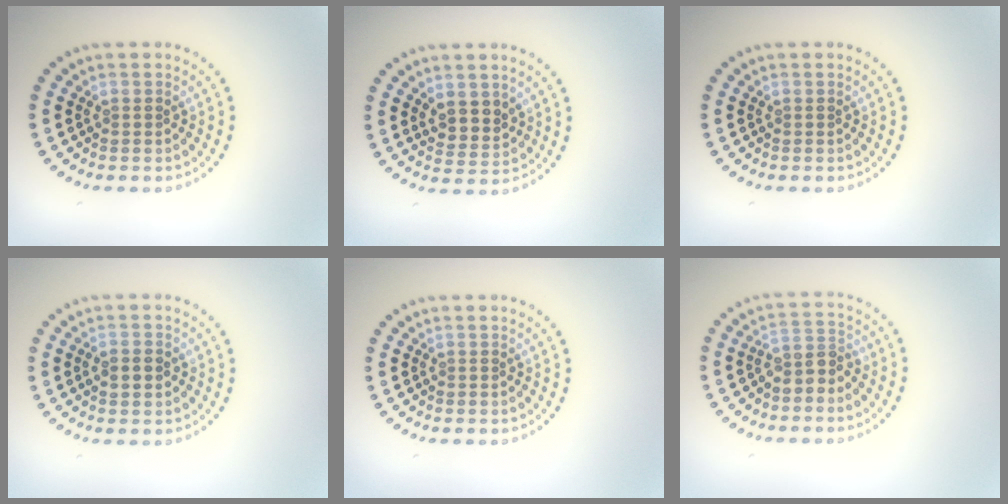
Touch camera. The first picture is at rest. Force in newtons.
{"total": 2.4, "press": 2.1, "slide": 1.1}
{"total": 0.0}
{"total": 2.3, "press": 2.3, "slide": 0.0}
{"total": 0.0}
{"total": 2.4, "press": 1.9, "slide": 1.5}